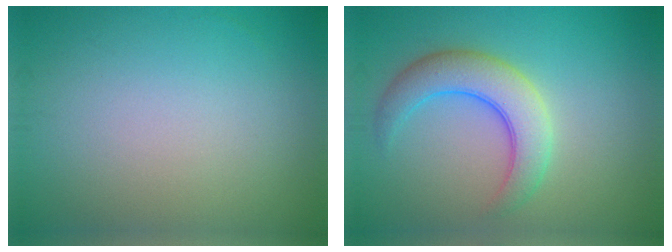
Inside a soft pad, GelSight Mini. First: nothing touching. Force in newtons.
{"total": 5.0, "press": 5.0, "slide": 0.3}